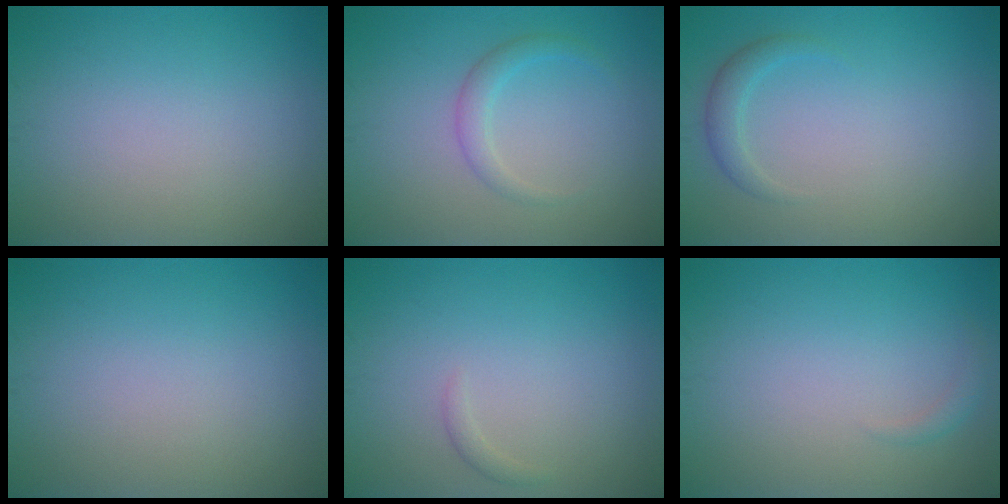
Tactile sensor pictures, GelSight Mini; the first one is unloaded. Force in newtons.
{"total": 1.7, "press": 1.7, "slide": 0.0}
{"total": 1.6, "press": 1.6, "slide": 0.1}
{"total": 0.0}
{"total": 0.7, "press": 0.7, "slide": 0.1}
{"total": 0.8, "press": 0.8, "slide": 0.0}